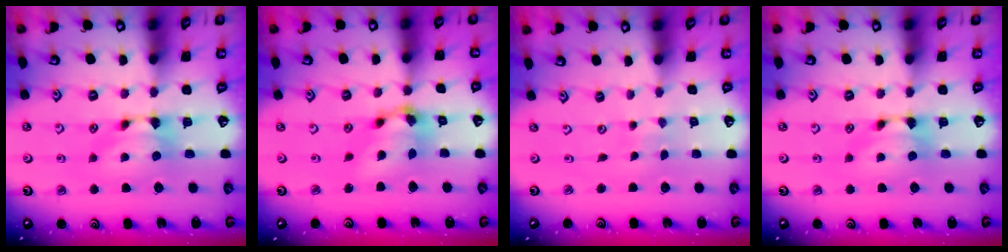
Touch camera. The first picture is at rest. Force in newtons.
{"total": 6.2, "press": 5.8, "slide": 2.0}
{"total": 5.8, "press": 5.8, "slide": 0.3}
{"total": 0.0}